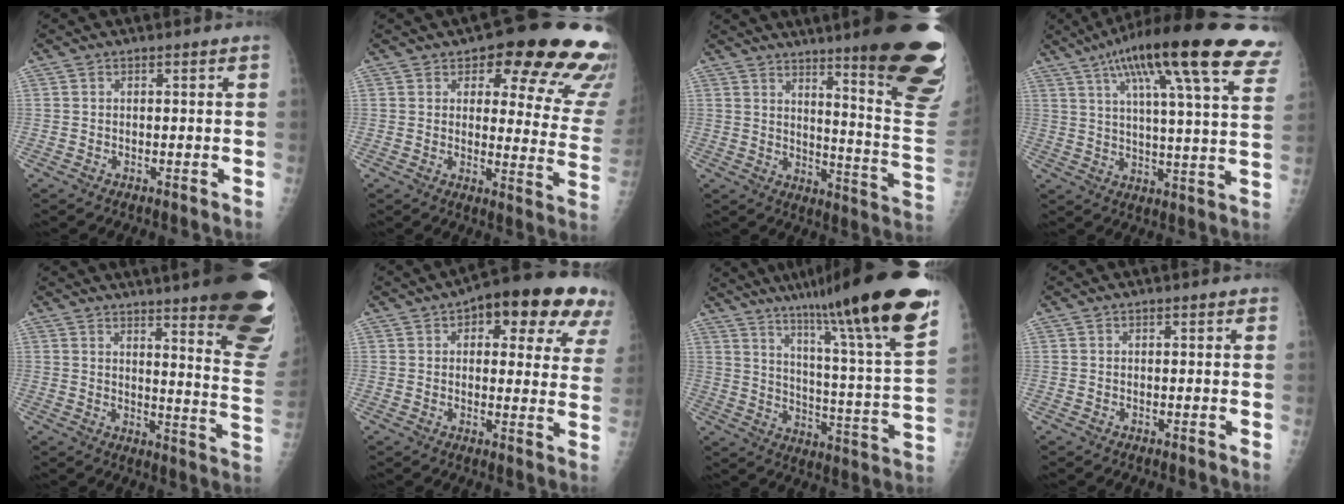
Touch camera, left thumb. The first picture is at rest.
{"total": 21.0, "force": [13.4, 8.2, 13.9], "torque": [-0.112, -0.067, 0.149]}
{"total": 24.5, "force": [15.0, 3.0, 19.2], "torque": [-0.198, -0.090, 0.202]}
{"total": 27.3, "force": [16.0, 5.1, 21.5], "torque": [-0.312, -0.014, 0.216]}
{"total": 25.3, "force": [18.1, 3.5, 17.3], "torque": [-0.167, -0.121, 0.218]}
{"total": 19.3, "force": [9.6, 8.4, 14.5], "torque": [-0.151, -0.002, 0.113]}
{"total": 28.6, "force": [20.0, 1.5, 20.5], "torque": [-0.304, -0.091, 0.297]}
{"total": 0.8, "force": [0.5, 0.3, 0.6], "torque": [-0.008, -0.001, 0.006]}